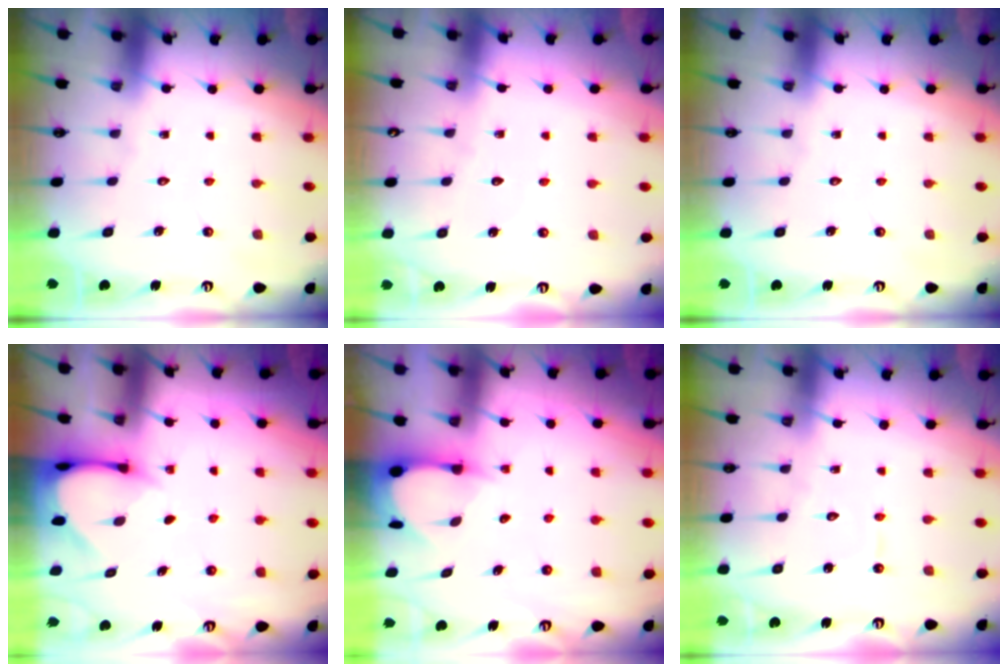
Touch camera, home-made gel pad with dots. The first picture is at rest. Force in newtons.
{"total": 2.4, "press": 2.4, "slide": 0.2}
{"total": 0.0}
{"total": 3.5, "press": 3.5, "slide": 0.2}
{"total": 3.4, "press": 3.4, "slide": 0.3}
{"total": 2.8, "press": 2.8, "slide": 0.3}